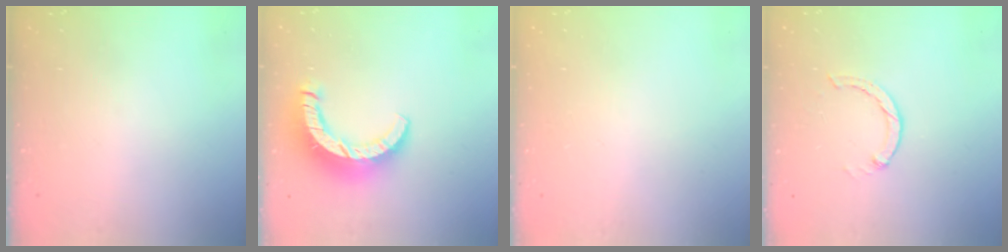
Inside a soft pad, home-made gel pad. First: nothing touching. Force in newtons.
{"total": 11.4, "press": 11.3, "slide": 1.1}
{"total": 2.6, "press": 2.6, "slide": 0.2}
{"total": 0.0}